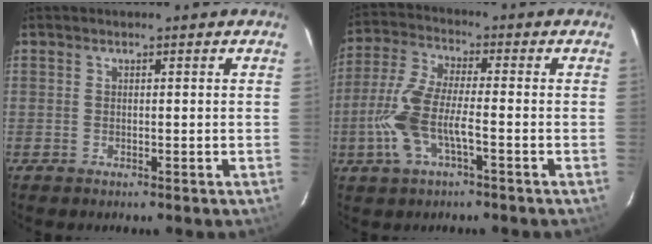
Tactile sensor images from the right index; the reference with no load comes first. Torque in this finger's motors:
{"motor_torque": [0.22, -0.06, 0.56, 0.20]}